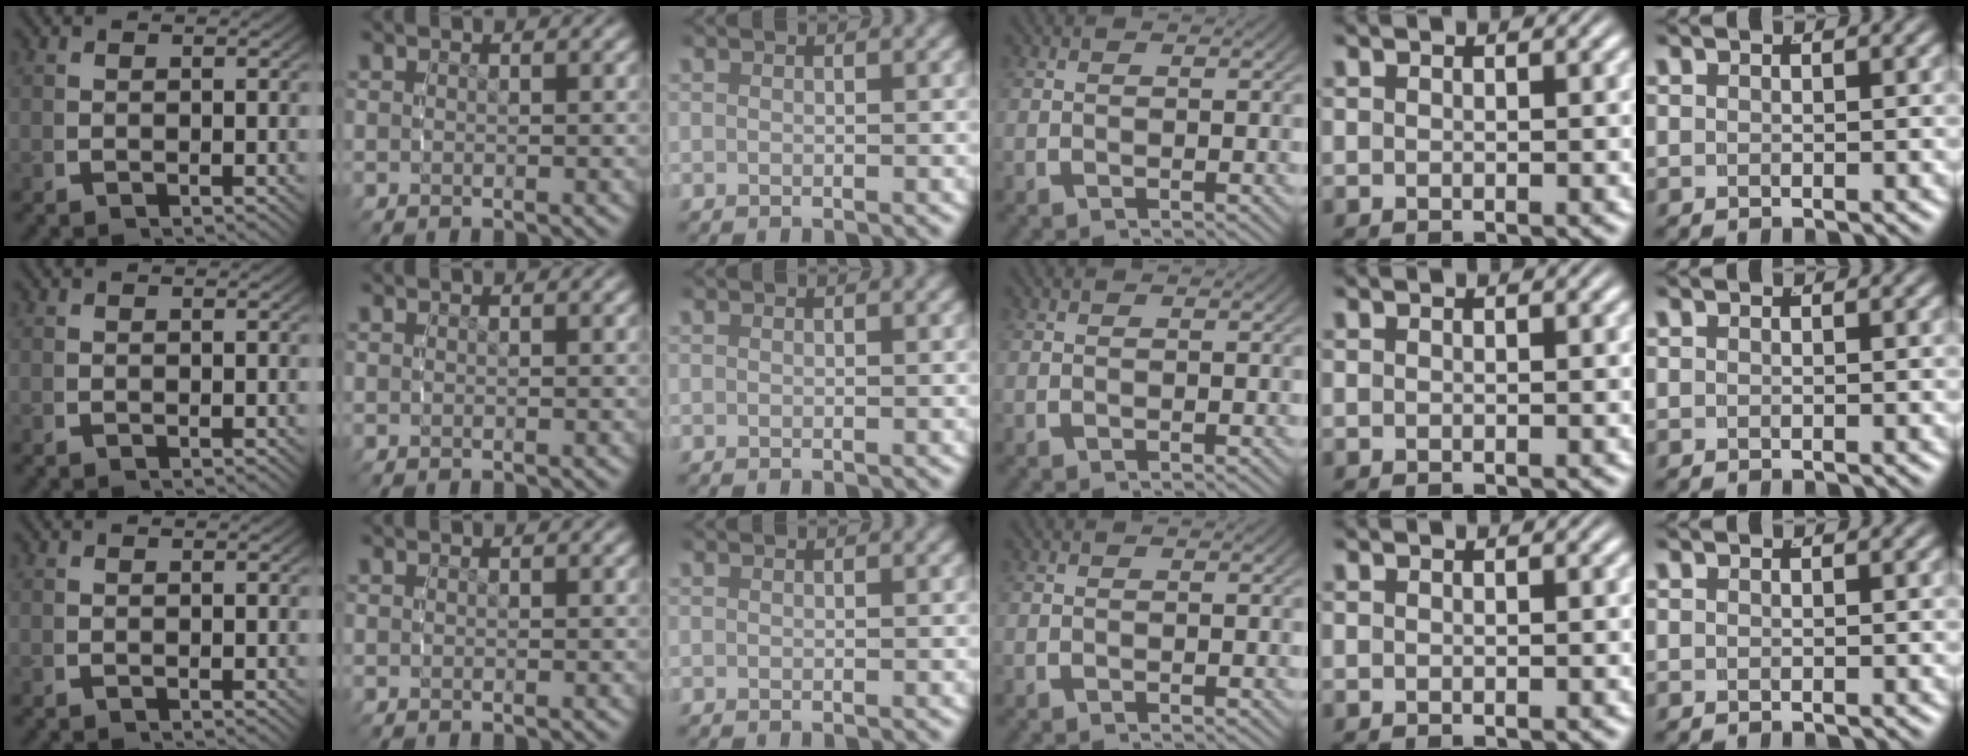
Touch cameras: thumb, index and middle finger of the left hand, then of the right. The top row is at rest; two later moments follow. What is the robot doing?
{"motion": "reach", "object": "air blower"}